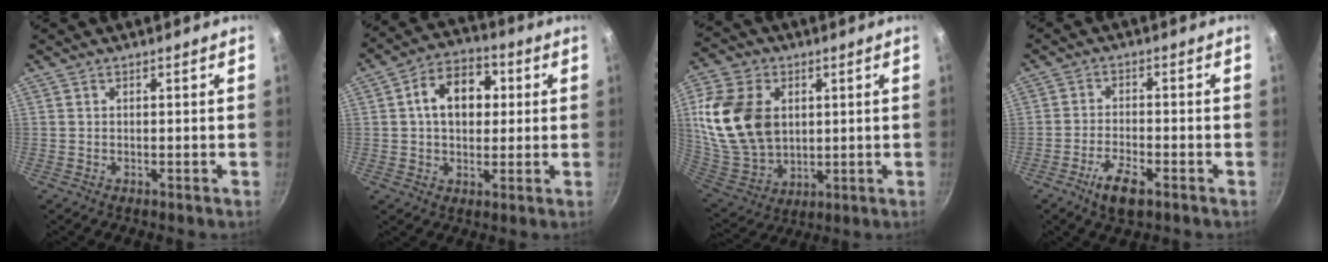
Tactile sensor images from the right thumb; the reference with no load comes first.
{"total": 11.6, "force": [2.0, 8.2, 8.0], "torque": [-0.087, 0.017, 0.018]}
{"total": 19.0, "force": [3.5, 13.6, 12.8], "torque": [-0.237, -0.012, 0.080]}
{"total": 6.5, "force": [-3.5, 2.3, 4.9], "torque": [-0.091, 0.014, -0.066]}